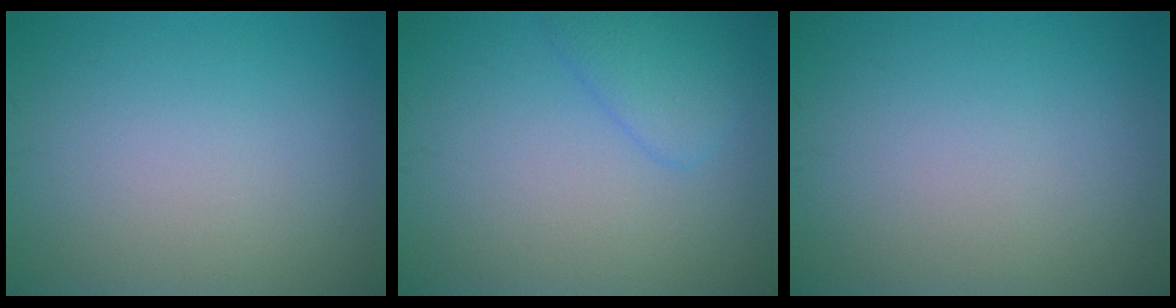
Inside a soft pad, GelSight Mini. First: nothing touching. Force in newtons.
{"total": 2.2, "press": 2.1, "slide": 0.2}
{"total": 0.0}